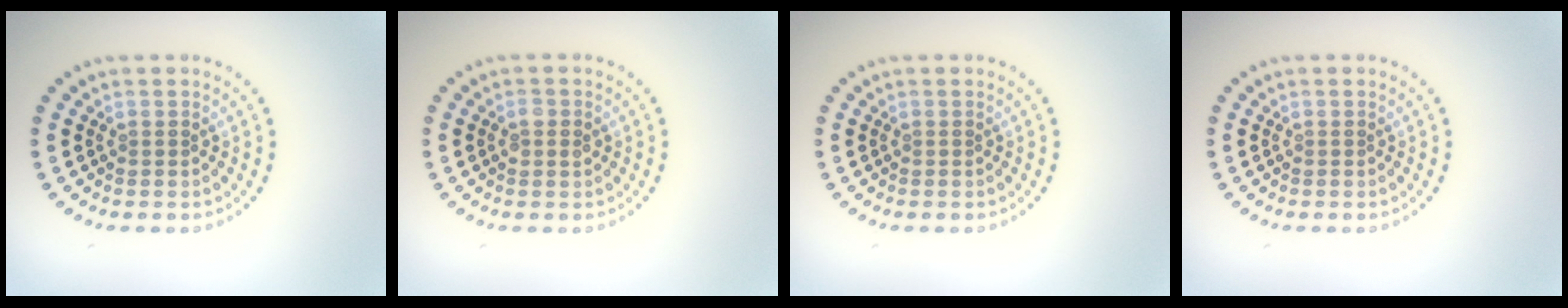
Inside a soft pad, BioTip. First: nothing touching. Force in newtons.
{"total": 1.1, "press": 1.1, "slide": 0.1}
{"total": 0.0}
{"total": 0.0}